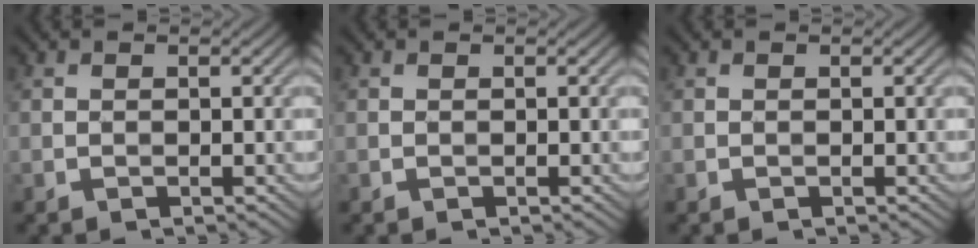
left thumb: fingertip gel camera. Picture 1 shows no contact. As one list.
[{"total": 0.0}, {"total": 0.0}]